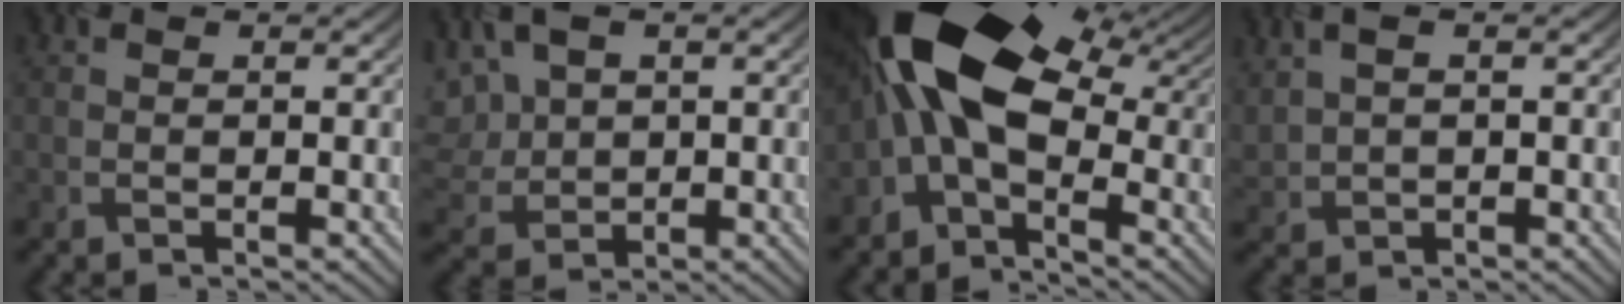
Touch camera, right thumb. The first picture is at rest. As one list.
[{"total": 6.7, "force": [1.7, 4.7, 4.5], "torque": [-0.122, -0.004, 0.030]}, {"total": 14.2, "force": [0.3, 7.3, 12.2], "torque": [-0.227, 0.006, -0.016]}, {"total": 4.2, "force": [1.6, 2.5, 3.0], "torque": [-0.089, 0.001, 0.035]}]